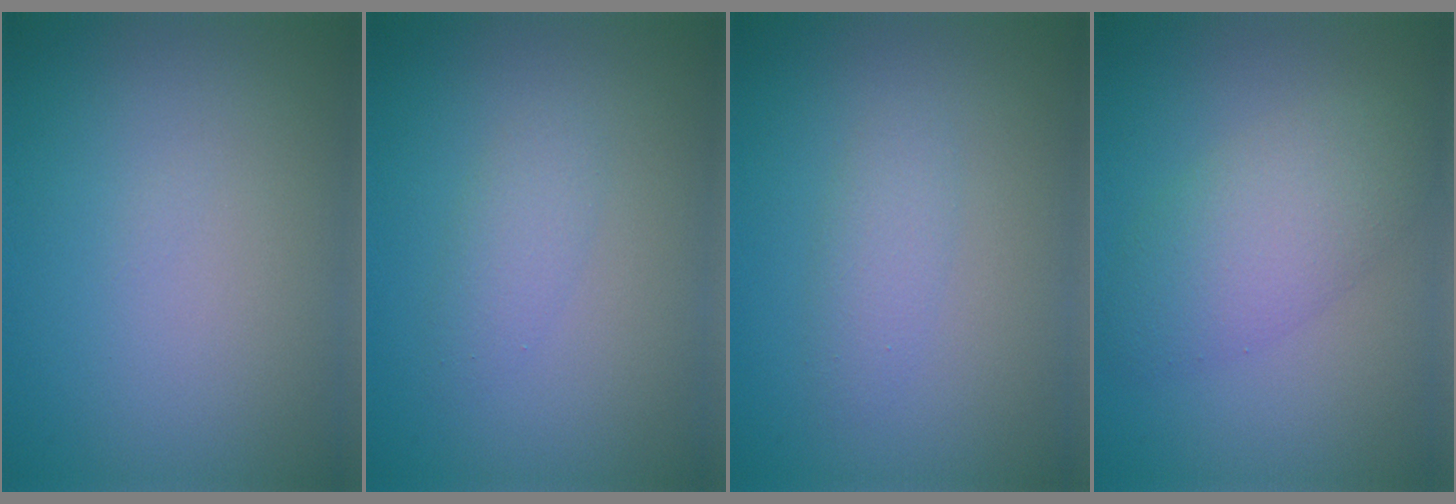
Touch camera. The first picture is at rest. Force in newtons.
{"total": 1.5, "press": 1.5, "slide": 0.1}
{"total": 1.6, "press": 1.6, "slide": 0.0}
{"total": 4.5, "press": 4.5, "slide": 0.1}